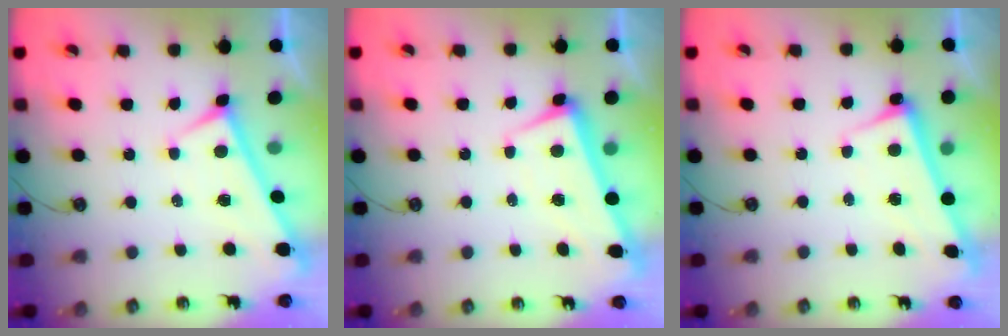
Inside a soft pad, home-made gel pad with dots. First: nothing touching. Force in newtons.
{"total": 2.0, "press": 1.0, "slide": 1.7}
{"total": 2.8, "press": 2.8, "slide": 0.4}